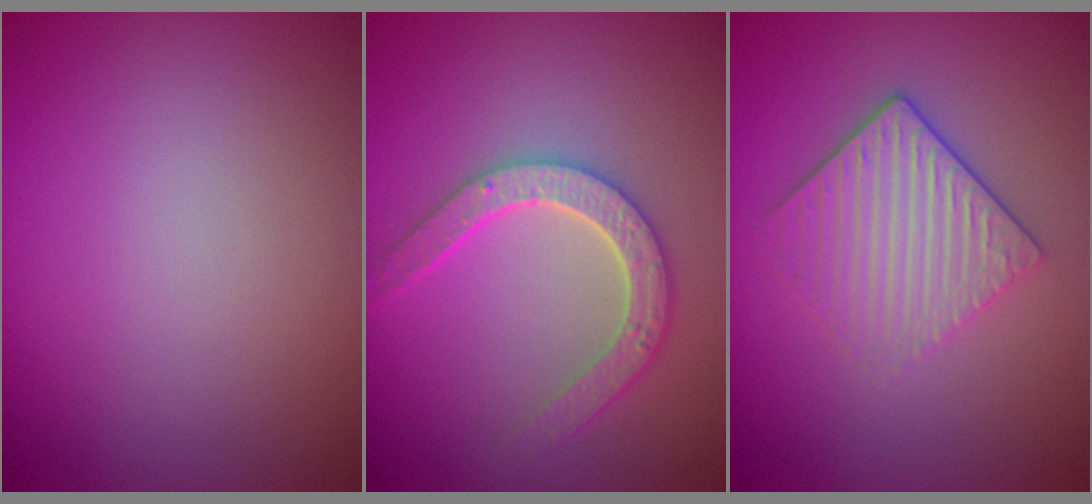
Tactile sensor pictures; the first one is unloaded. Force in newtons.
{"total": 4.4, "press": 3.5, "slide": 2.7}
{"total": 3.7, "press": 3.3, "slide": 1.7}